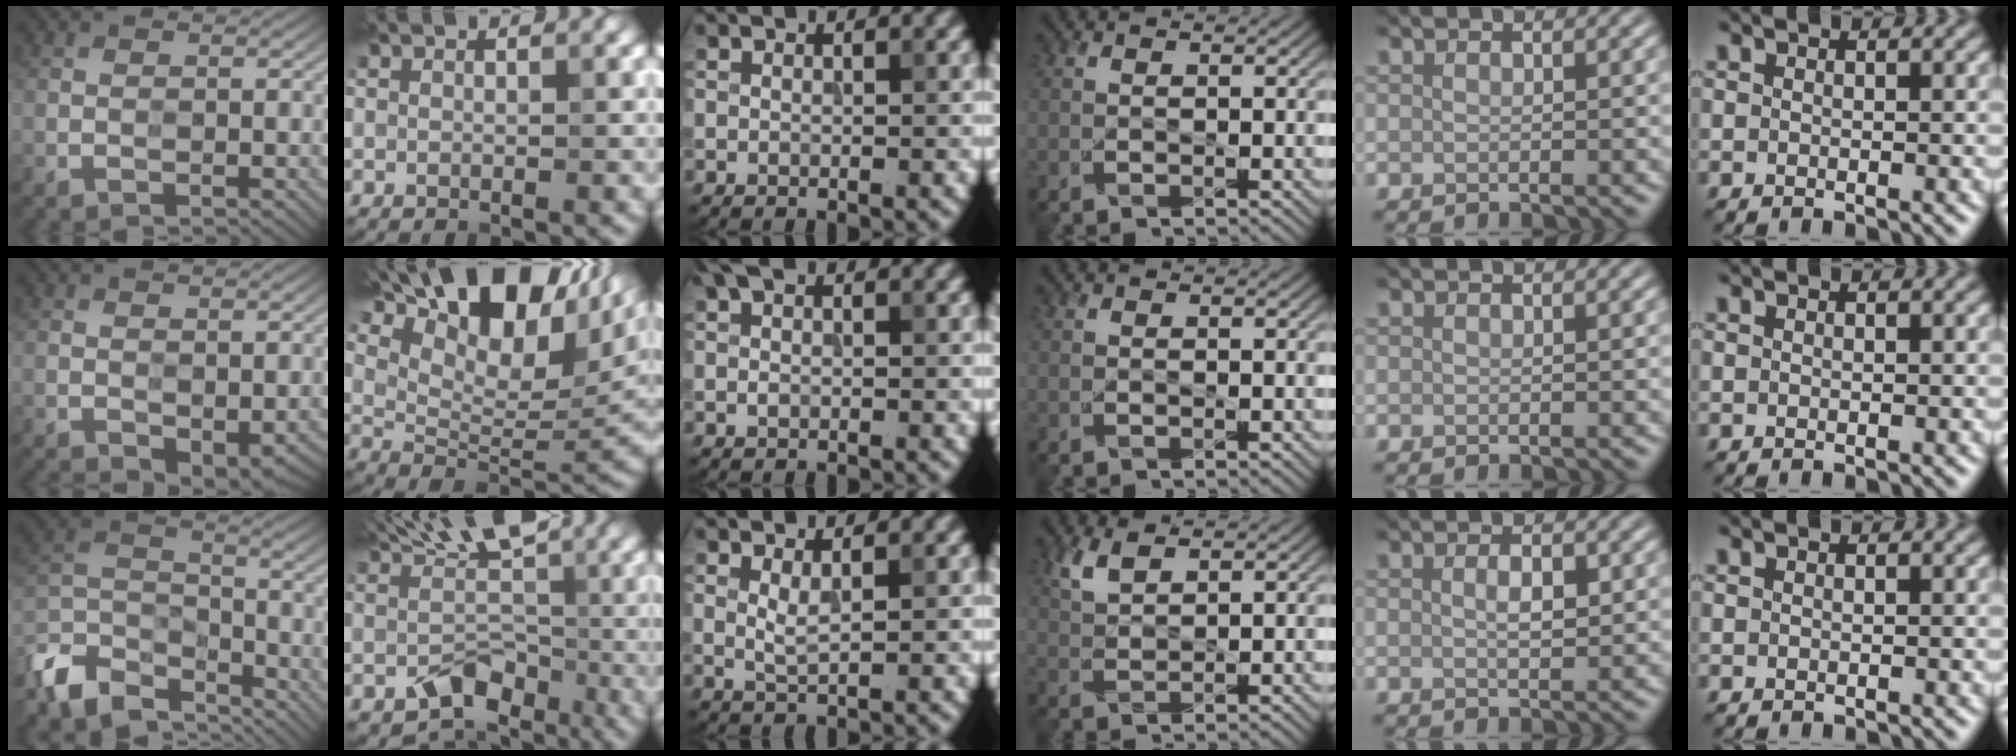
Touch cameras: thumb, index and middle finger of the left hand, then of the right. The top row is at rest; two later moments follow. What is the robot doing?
{"motion": "wipe", "object": "glasses"}